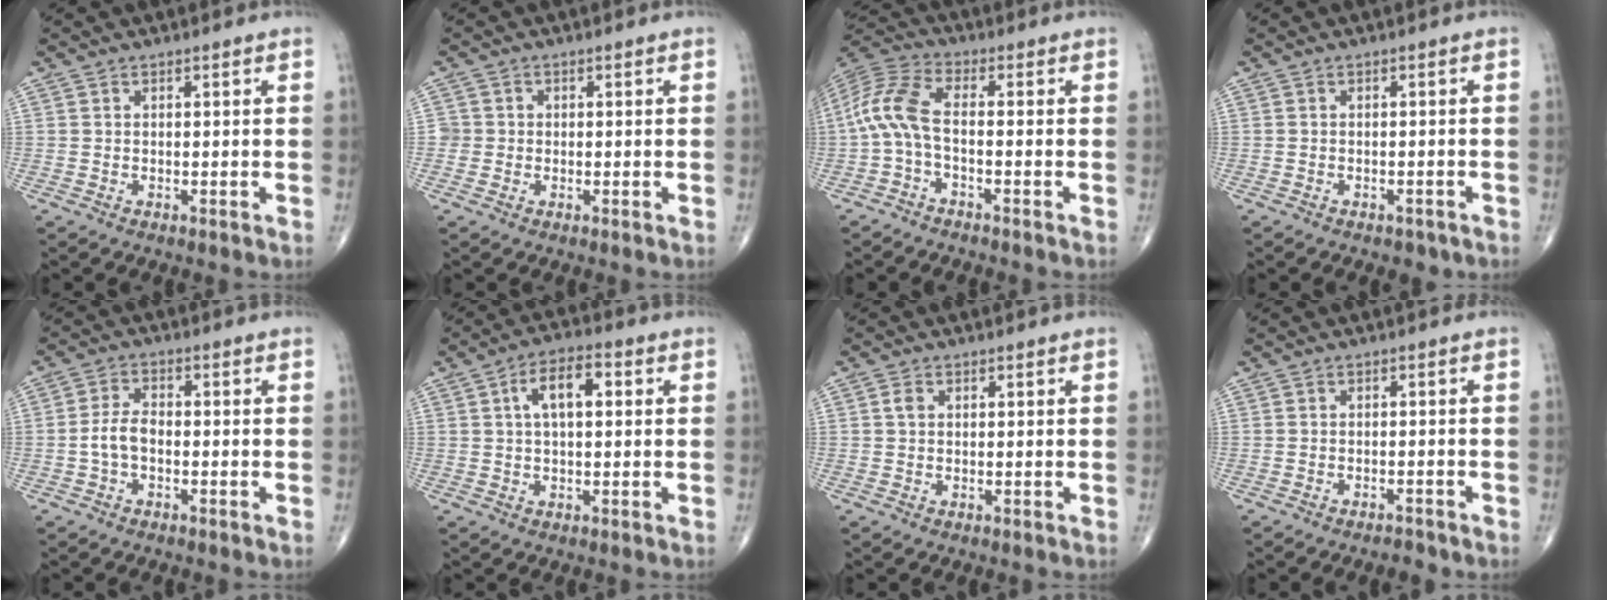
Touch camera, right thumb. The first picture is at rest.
{"total": 2.1, "force": [-0.2, 2.1, 0.1], "torque": [0.014, 0.008, -0.006]}
{"total": 8.5, "force": [-1.5, 3.4, 7.7], "torque": [-0.179, 0.034, -0.041]}
{"total": 2.8, "force": [-2.1, 1.5, 1.2], "torque": [-0.016, 0.011, -0.019]}
{"total": 4.2, "force": [-1.1, 2.4, 3.3], "torque": [-0.067, 0.018, -0.026]}
{"total": 7.6, "force": [1.6, 3.7, 6.4], "torque": [-0.104, 0.016, 0.022]}
{"total": 0.8, "force": [0.1, 0.7, 0.4], "torque": [-0.005, 0.001, -0.001]}
{"total": 2.3, "force": [-2.0, 0.7, 0.8], "torque": [-0.019, 0.009, -0.027]}